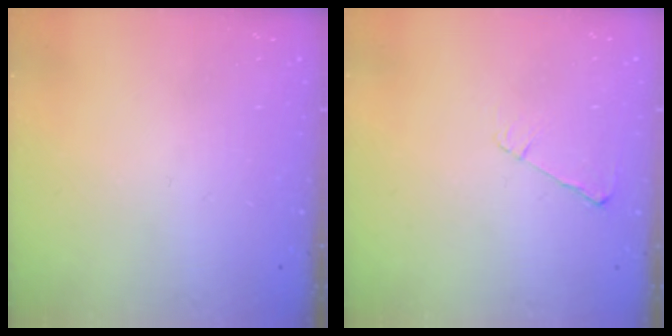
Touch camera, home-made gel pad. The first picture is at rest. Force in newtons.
{"total": 3.9, "press": 3.9, "slide": 0.6}